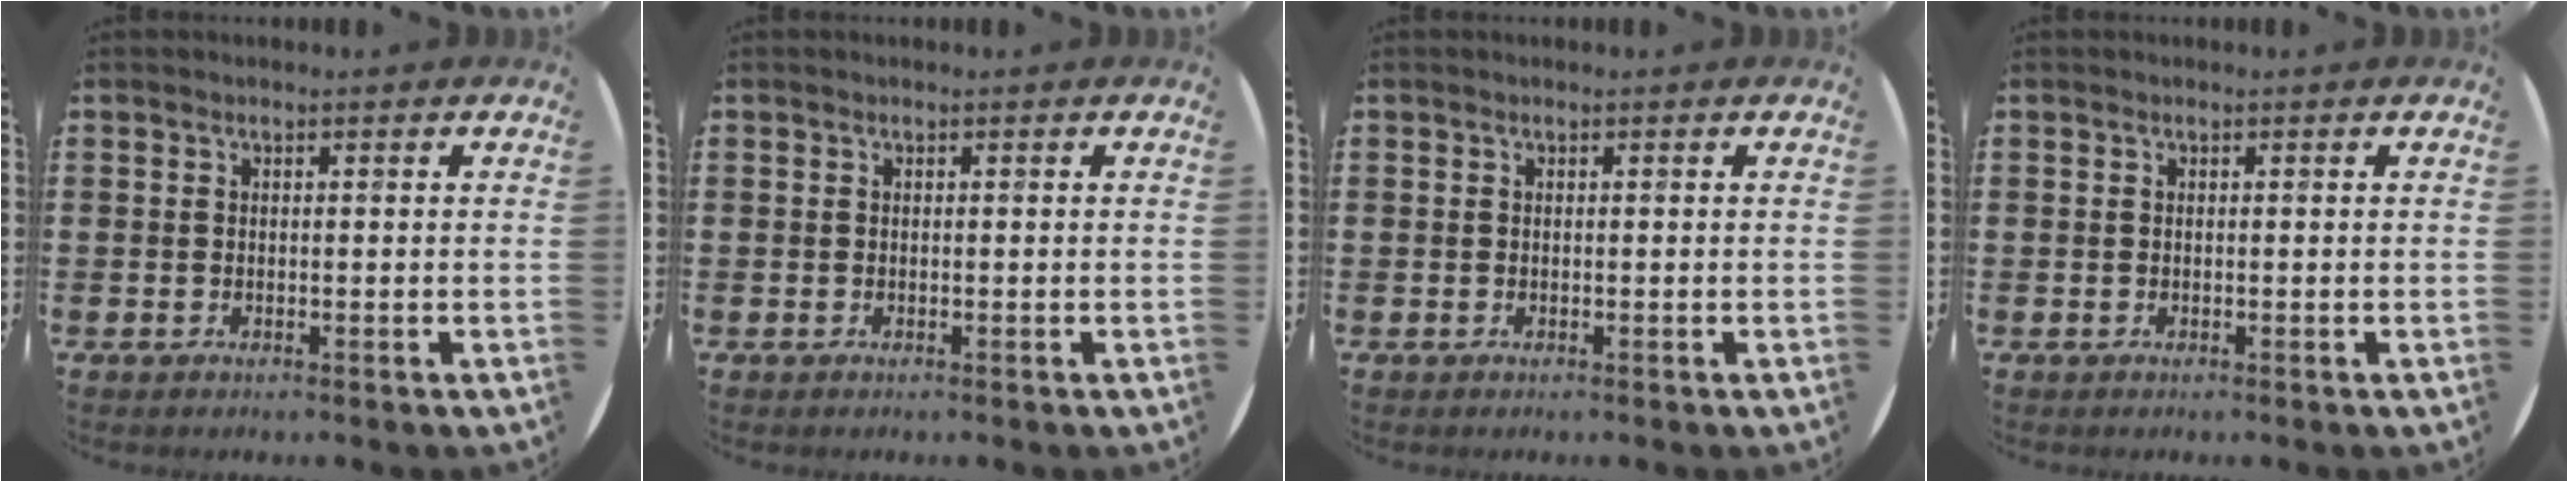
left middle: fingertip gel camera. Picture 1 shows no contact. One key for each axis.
{"total": 0.0}
{"total": 0.0}
{"total": 0.0}